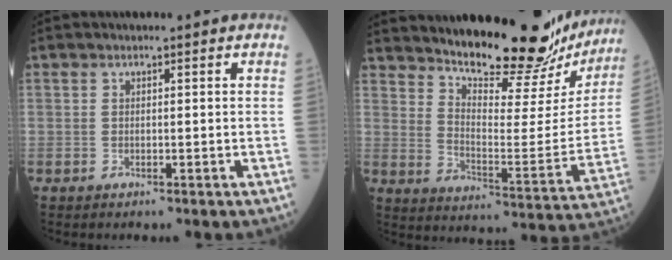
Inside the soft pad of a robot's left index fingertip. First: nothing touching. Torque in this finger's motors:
{"motor_torque": [0.40, -0.61, 0.58, 0.11]}